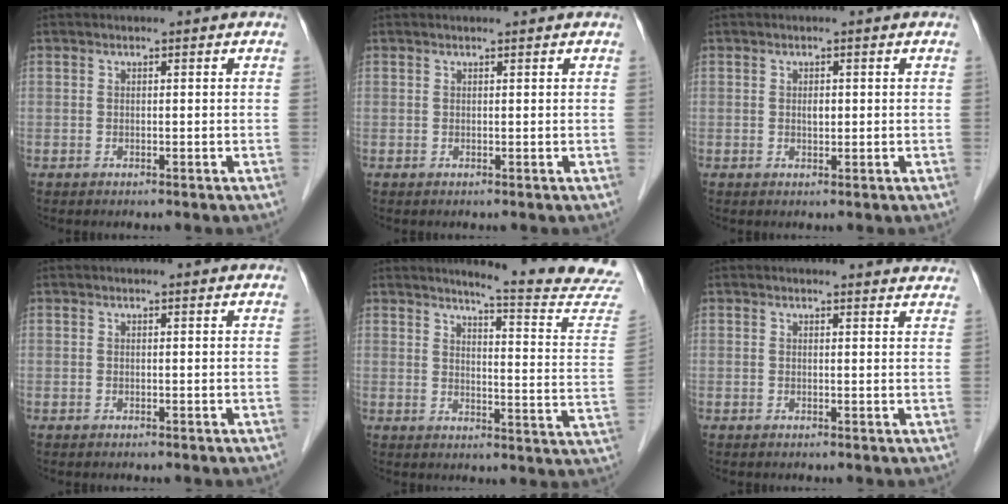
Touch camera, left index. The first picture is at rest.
{"total": 0.8, "force": [0.8, 0.0, 0.4], "torque": [-0.007, 0.006, 0.013]}
{"total": 1.0, "force": [0.1, 0.6, 0.8], "torque": [-0.015, -0.001, 0.003]}
{"total": 1.4, "force": [1.4, 0.1, 0.2], "torque": [-0.012, 0.006, 0.013]}
{"total": 16.2, "force": [15.4, -1.4, 4.9], "torque": [-0.065, -0.114, 0.167]}
{"total": 6.6, "force": [6.5, 0.8, 0.8], "torque": [0.005, -0.009, 0.046]}